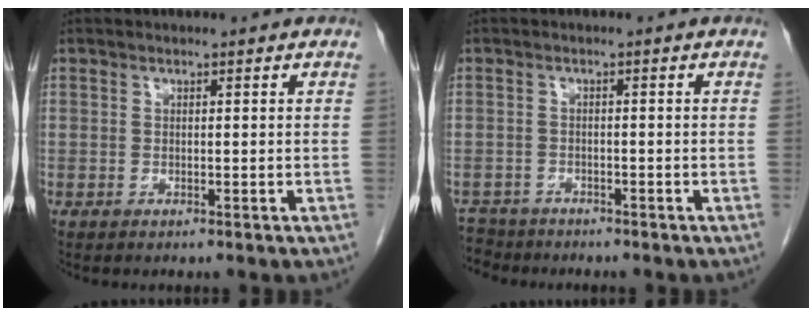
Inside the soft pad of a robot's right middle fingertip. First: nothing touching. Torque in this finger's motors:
{"motor_torque": [0.44, -0.38, 0.35, 0.04]}